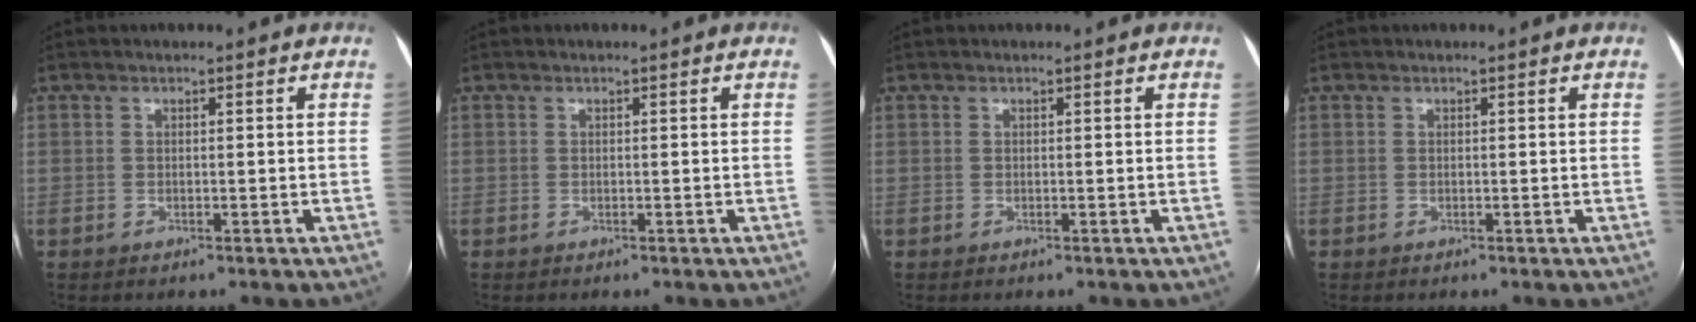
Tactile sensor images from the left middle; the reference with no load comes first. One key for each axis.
{"total": 0.0}
{"total": 0.0}
{"total": 0.0}